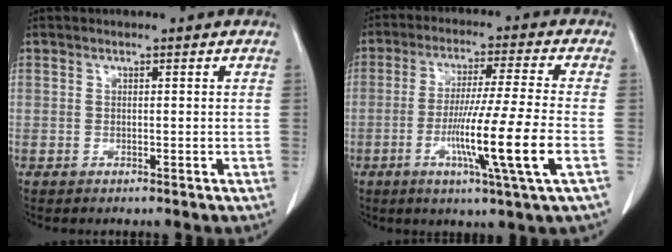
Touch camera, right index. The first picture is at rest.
{"total": 12.6, "force": [-3.9, -1.8, 11.9], "torque": [-0.214, -0.021, -0.074]}